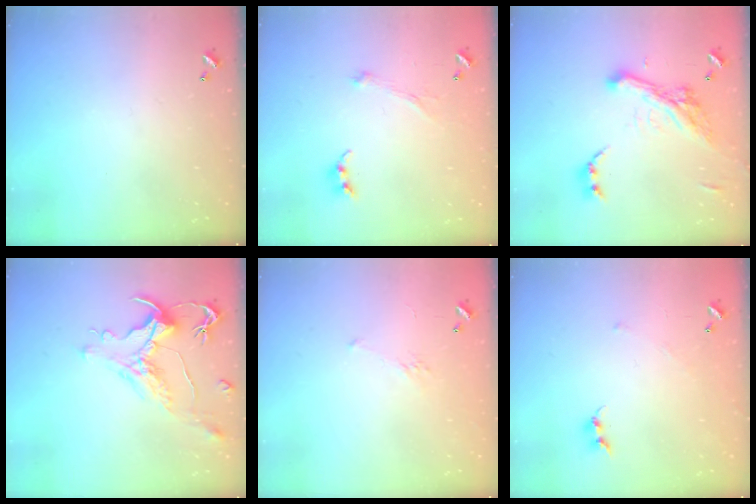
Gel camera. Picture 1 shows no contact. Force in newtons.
{"total": 2.3, "press": 2.2, "slide": 0.5}
{"total": 6.5, "press": 6.3, "slide": 1.6}
{"total": 1.7, "press": 1.1, "slide": 1.3}
{"total": 5.3, "press": 5.2, "slide": 1.0}
{"total": 6.5, "press": 6.4, "slide": 0.6}